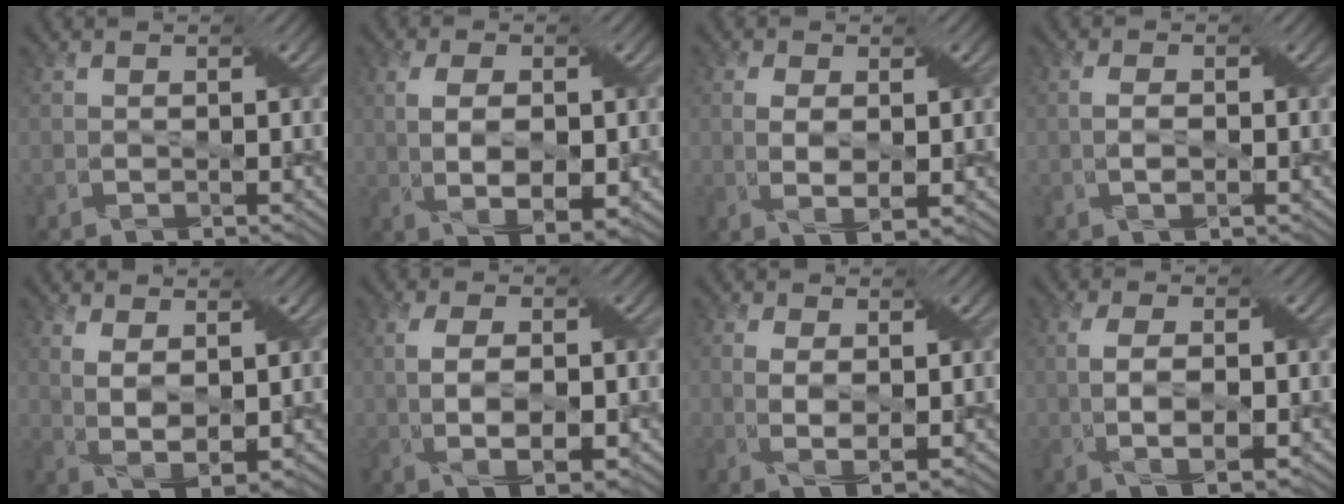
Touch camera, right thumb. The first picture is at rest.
{"total": 6.3, "force": [-0.1, 3.2, 5.4], "torque": [-0.104, -0.004, 0.006]}
{"total": 3.3, "force": [0.4, 1.5, 2.9], "torque": [-0.066, -0.004, 0.009]}
{"total": 1.2, "force": [0.1, 0.3, 1.1], "torque": [-0.030, 0.000, 0.001]}
{"total": 4.0, "force": [1.7, 1.5, 3.3], "torque": [-0.080, -0.003, 0.032]}
{"total": 5.8, "force": [-0.3, 2.7, 5.1], "torque": [-0.104, -0.007, 0.004]}
{"total": 2.9, "force": [0.7, 0.8, 2.6], "torque": [-0.067, -0.003, 0.013]}
{"total": 4.6, "force": [-0.2, 1.8, 4.2], "torque": [-0.093, -0.005, 0.000]}